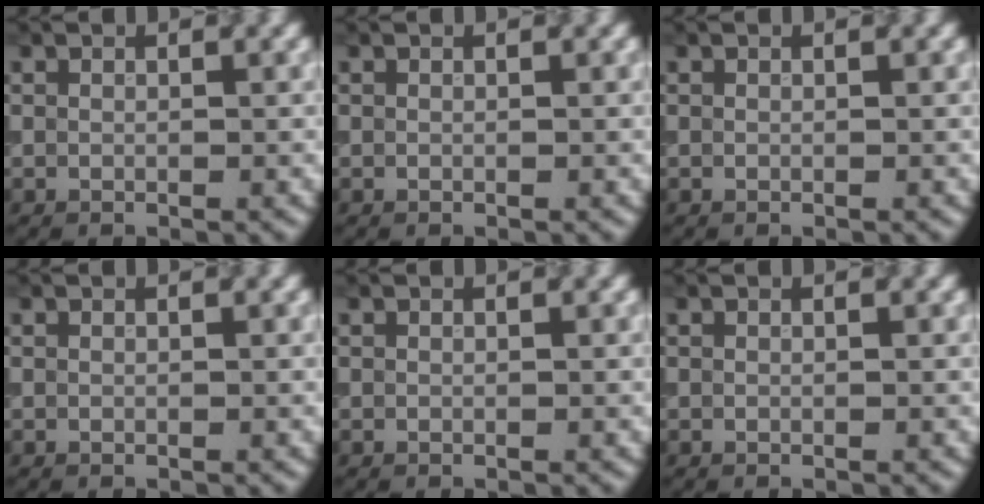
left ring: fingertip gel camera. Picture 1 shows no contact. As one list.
[{"total": 0.0}, {"total": 0.0}, {"total": 0.0}, {"total": 0.0}, {"total": 0.0}]